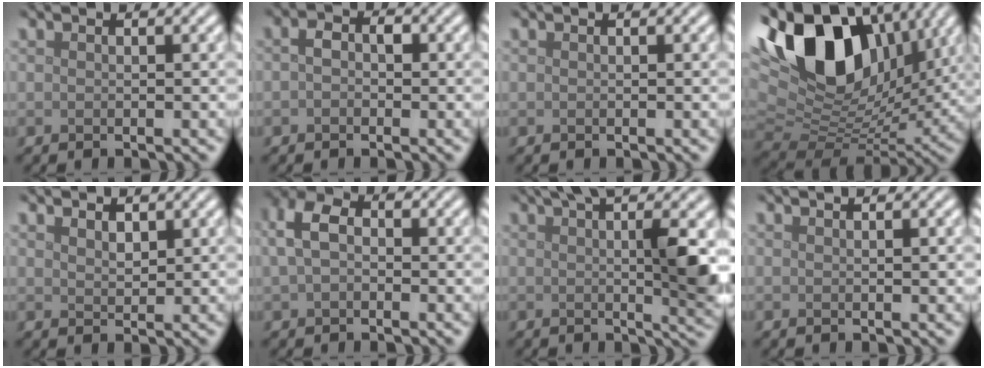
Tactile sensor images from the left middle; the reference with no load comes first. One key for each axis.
{"total": 1.7, "fx": -0.1, "fy": 1.3, "fz": 1.1, "tx": -0.023, "ty": 0.001, "tz": -0.007}
{"total": 0.0}
{"total": 14.9, "fx": 6.1, "fy": 9.0, "fz": 10.2, "tx": -0.197, "ty": 0.019, "tz": 0.104}
{"total": 1.3, "fx": 1.0, "fy": 0.6, "fz": 0.5, "tx": -0.014, "ty": -0.003, "tz": 0.022}
{"total": 3.8, "fx": 0.7, "fy": 2.7, "fz": 2.6, "tx": -0.060, "ty": 0.009, "tz": 0.004}
{"total": 7.1, "fx": 2.0, "fy": 1.4, "fz": 6.6, "tx": -0.083, "ty": 0.000, "tz": 0.033}
{"total": 0.8, "fx": 0.5, "fy": 0.2, "fz": 0.6, "tx": -0.004, "ty": 0.003, "tz": 0.005}